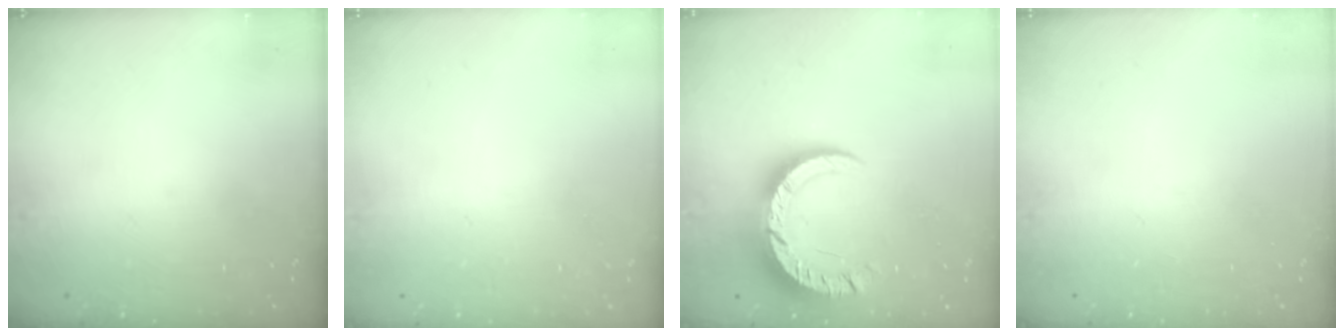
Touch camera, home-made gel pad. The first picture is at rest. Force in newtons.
{"total": 2.4, "press": 2.4, "slide": 0.2}
{"total": 14.2, "press": 14.1, "slide": 1.3}
{"total": 0.0}